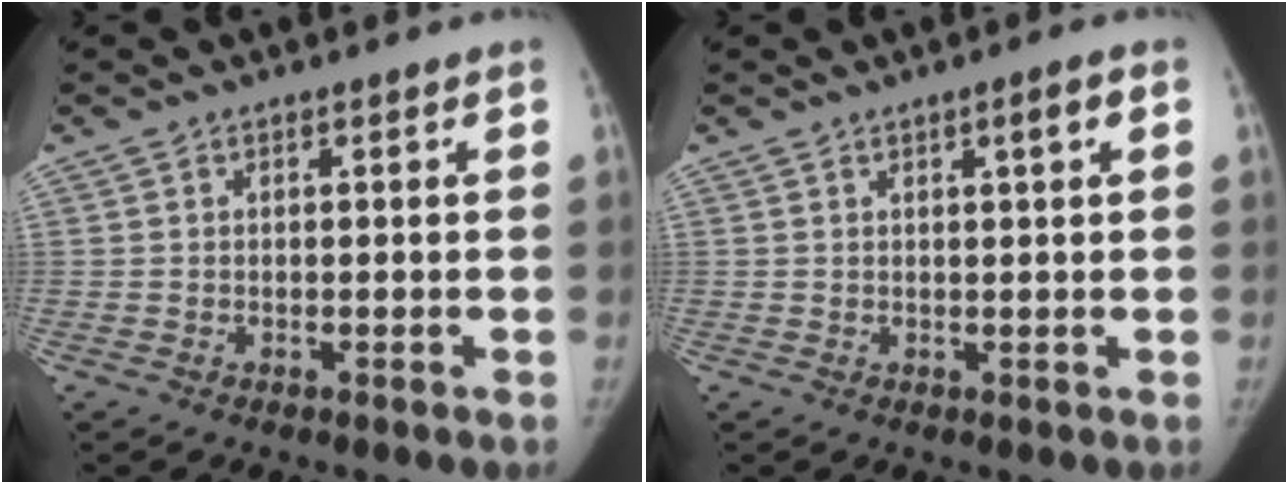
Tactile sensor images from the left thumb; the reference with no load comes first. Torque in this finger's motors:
{"motor_torque": [0.23, 0.32, 0.30, -0.46, 0.07]}